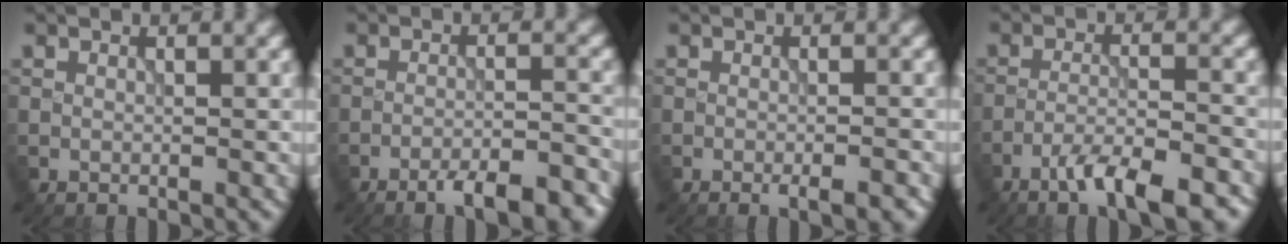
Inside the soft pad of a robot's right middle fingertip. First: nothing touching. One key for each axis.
{"total": 6.6, "fx": -5.0, "fy": 1.6, "fz": 3.9, "tx": -0.061, "ty": -0.003, "tz": -0.067}
{"total": 2.3, "fx": -1.3, "fy": 0.4, "fz": 1.9, "tx": -0.025, "ty": -0.001, "tz": -0.021}
{"total": 6.8, "fx": -4.7, "fy": 1.4, "fz": 4.8, "tx": -0.079, "ty": 0.003, "tz": -0.075}